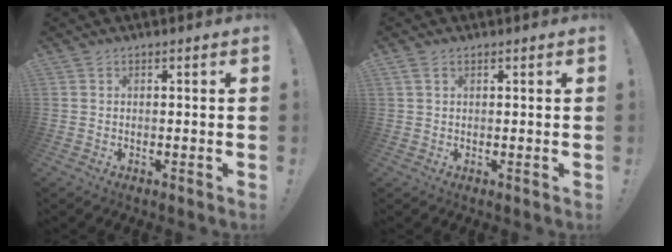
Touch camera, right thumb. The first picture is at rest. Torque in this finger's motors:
{"motor_torque": [-0.20, -0.10, -0.12, 0.38, 0.09]}